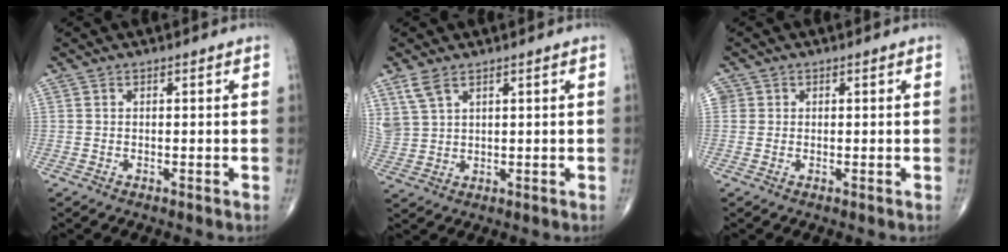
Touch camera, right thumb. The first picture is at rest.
{"total": 4.7, "force": [3.1, 2.2, 2.6], "torque": [-0.060, -0.006, 0.076]}
{"total": 1.7, "force": [0.3, 1.6, 0.2], "torque": [0.008, 0.003, 0.003]}